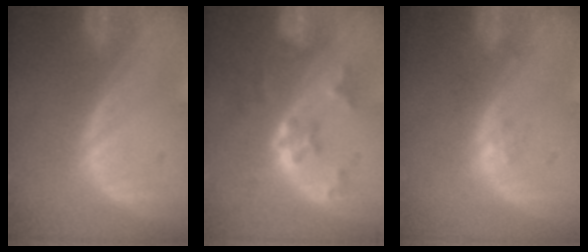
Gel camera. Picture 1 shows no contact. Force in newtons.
{"total": 5.8, "press": 5.2, "slide": 2.5}
{"total": 1.6, "press": 1.6, "slide": 0.1}